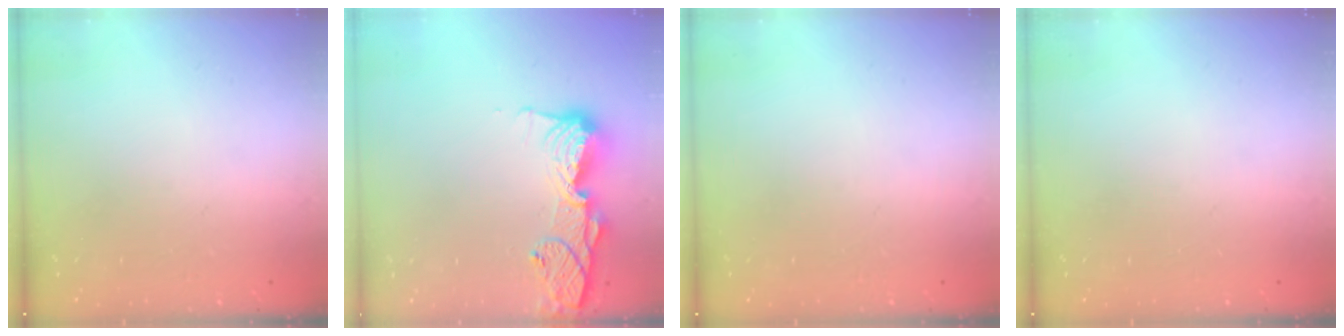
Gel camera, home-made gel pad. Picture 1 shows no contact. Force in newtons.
{"total": 14.3, "press": 14.2, "slide": 1.3}
{"total": 0.0}
{"total": 0.0}